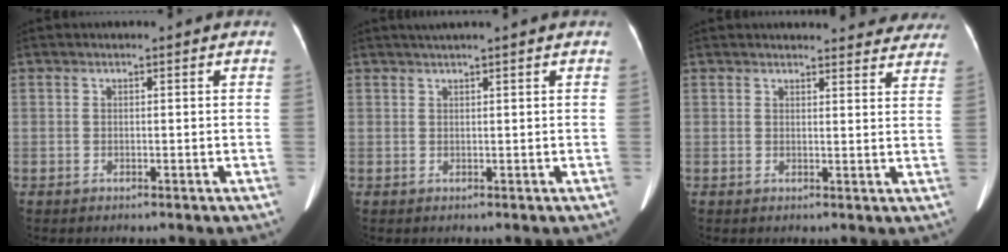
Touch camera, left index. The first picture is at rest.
{"total": 2.5, "force": [2.0, -0.6, 1.4], "torque": [-0.020, 0.020, 0.038]}
{"total": 16.5, "force": [15.6, 3.9, 3.7], "torque": [-0.020, -0.027, 0.160]}